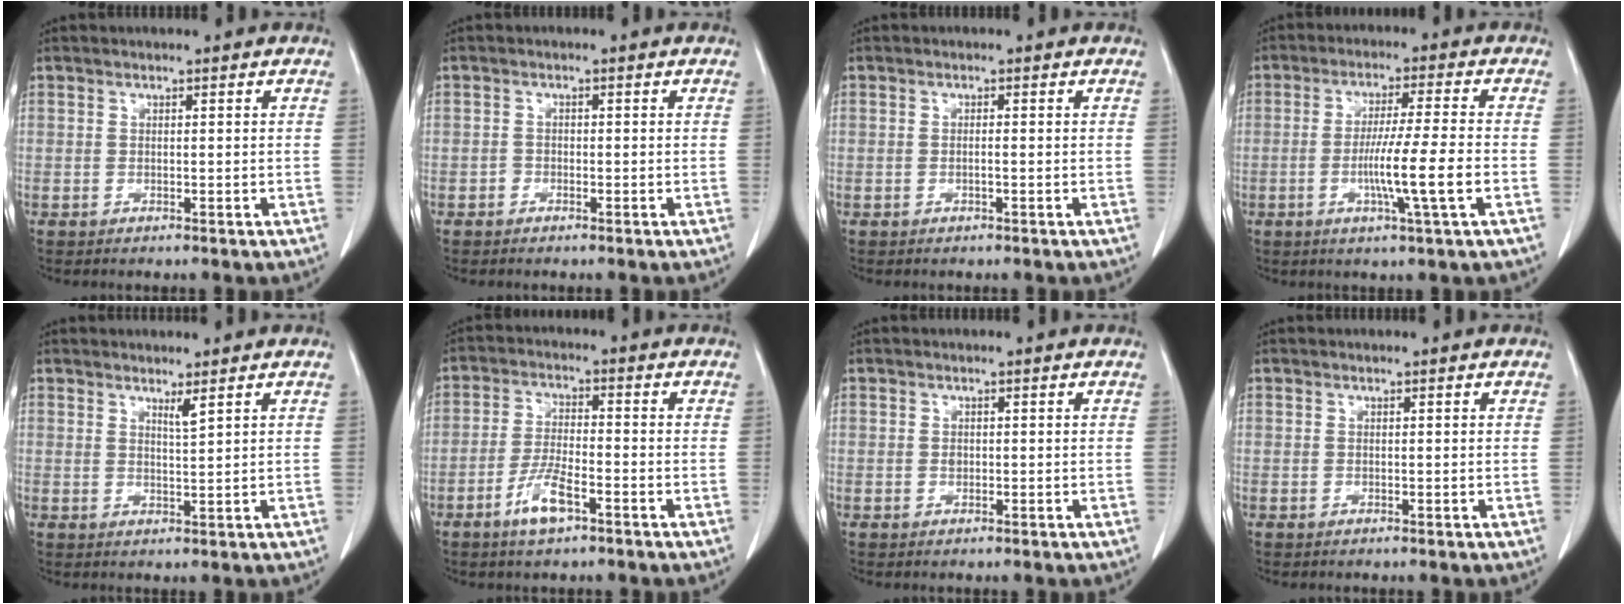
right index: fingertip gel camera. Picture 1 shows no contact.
{"total": 0.8, "force": [-0.5, 0.5, 0.2], "torque": [-0.001, 0.005, -0.010]}
{"total": 0.7, "force": [-0.2, 0.0, 0.7], "torque": [-0.011, 0.003, -0.001]}
{"total": 9.0, "force": [-2.3, -1.1, 8.6], "torque": [-0.153, -0.011, -0.040]}
{"total": 1.7, "force": [1.2, -0.3, 1.1], "torque": [-0.021, -0.012, 0.023]}
{"total": 6.0, "force": [-3.3, 1.4, 4.8], "torque": [-0.096, -0.003, -0.060]}
{"total": 0.6, "force": [0.0, 0.5, 0.4], "torque": [-0.008, 0.003, 0.001]}
{"total": 0.0}